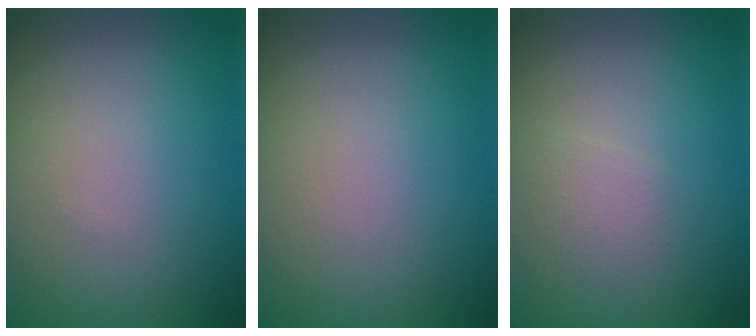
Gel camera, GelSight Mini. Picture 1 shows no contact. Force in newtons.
{"total": 0.0}
{"total": 1.3, "press": 1.3, "slide": 0.2}